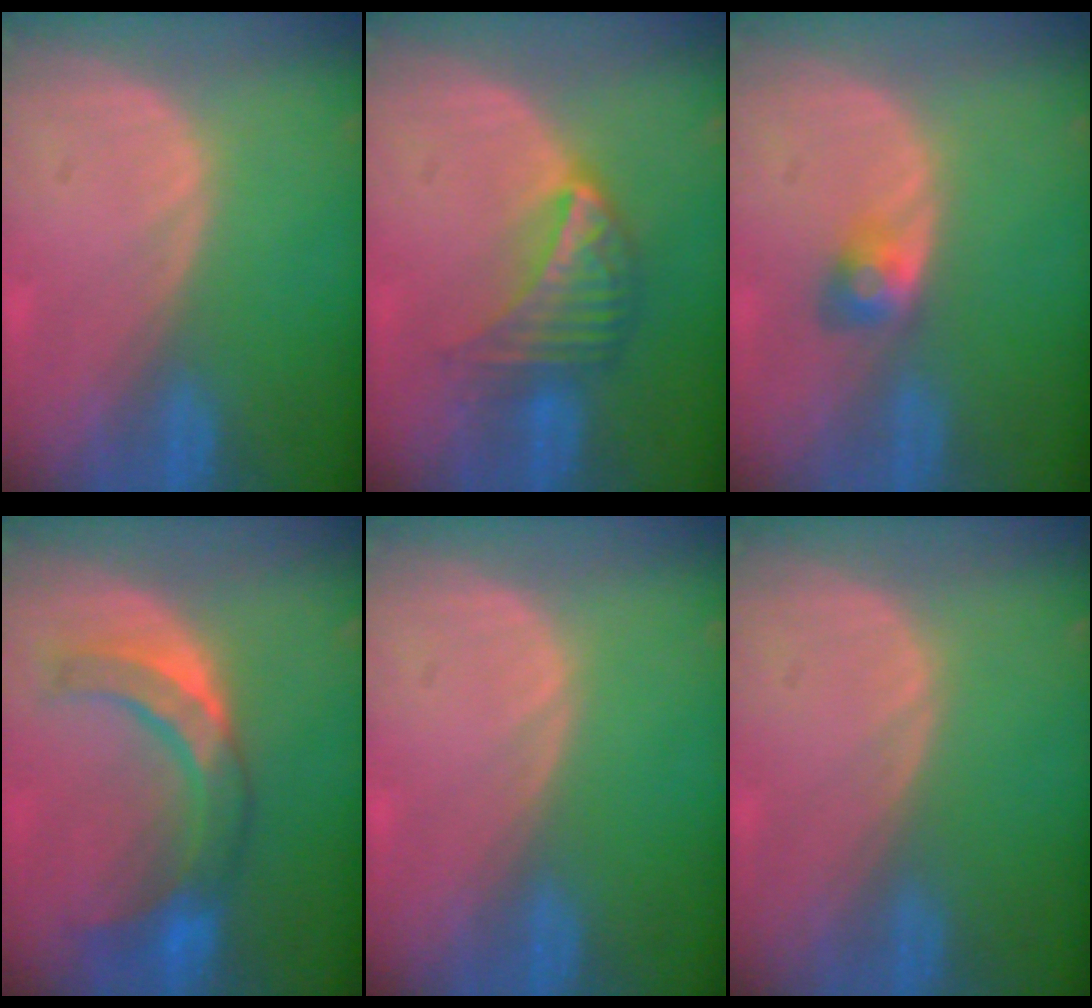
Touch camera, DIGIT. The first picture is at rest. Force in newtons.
{"total": 7.2, "press": 6.4, "slide": 3.3}
{"total": 2.8, "press": 2.5, "slide": 1.2}
{"total": 7.9, "press": 7.9, "slide": 0.2}
{"total": 0.0}
{"total": 0.0}